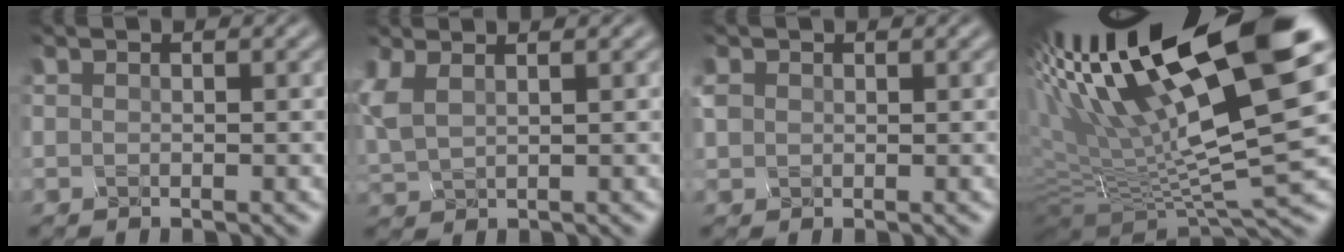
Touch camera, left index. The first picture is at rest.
{"total": 2.6, "force": [1.1, 1.2, 2.1], "torque": [-0.085, 0.011, 0.041]}
{"total": 0.7, "force": [-0.2, -0.1, -0.7], "torque": [-0.010, -0.004, 0.023]}
{"total": 16.5, "force": [3.7, 4.3, 15.6], "torque": [-0.284, 0.000, 0.086]}